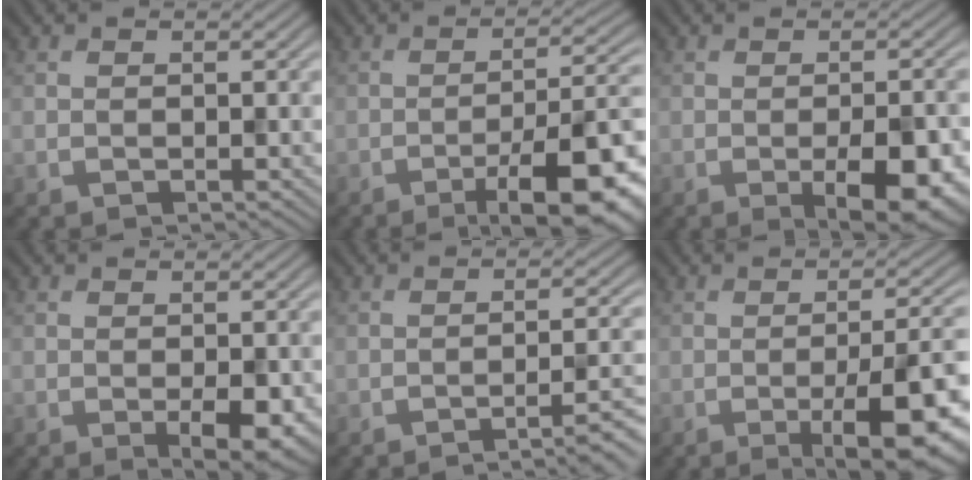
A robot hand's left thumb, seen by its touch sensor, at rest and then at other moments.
{"total": 12.3, "force": [-6.6, 3.0, 9.9], "torque": [-0.139, 0.010, -0.097]}
{"total": 6.9, "force": [-2.3, 2.5, 6.0], "torque": [-0.085, -0.010, -0.026]}
{"total": 3.1, "force": [-0.6, 1.4, 2.7], "torque": [-0.043, -0.011, -0.007]}
{"total": 6.0, "force": [-3.6, 1.0, 4.7], "torque": [-0.065, 0.008, -0.059]}
{"total": 10.4, "force": [-3.7, 2.8, 9.3], "torque": [-0.129, -0.004, -0.053]}